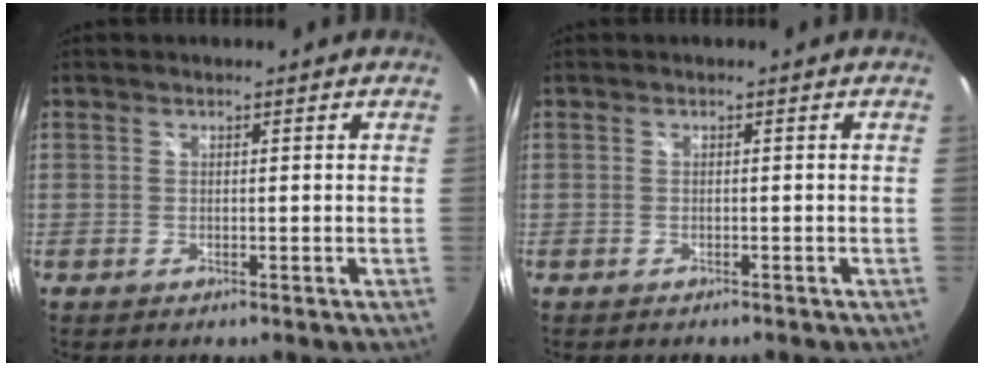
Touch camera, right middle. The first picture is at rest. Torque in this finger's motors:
{"motor_torque": [-0.47, 0.10, 0.10, 0.00]}